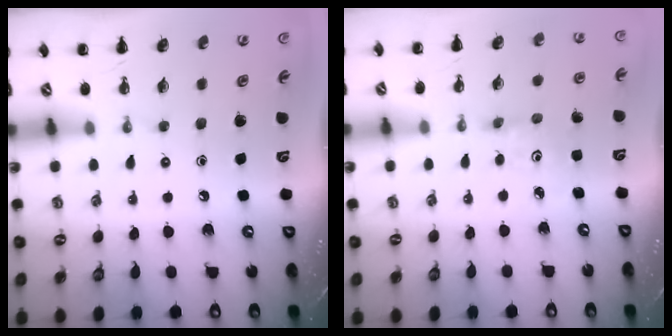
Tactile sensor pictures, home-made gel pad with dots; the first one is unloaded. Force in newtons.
{"total": 1.2, "press": 1.2, "slide": 0.3}